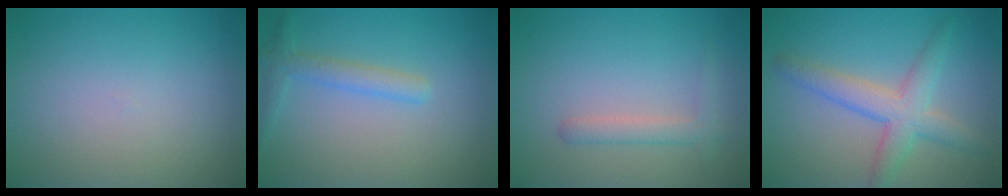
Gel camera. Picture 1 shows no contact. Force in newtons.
{"total": 2.2, "press": 2.2, "slide": 0.1}
{"total": 1.8, "press": 1.8, "slide": 0.1}
{"total": 4.3, "press": 4.3, "slide": 0.2}